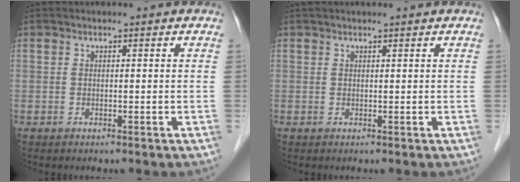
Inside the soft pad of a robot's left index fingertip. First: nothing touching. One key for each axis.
{"total": 2.1, "fx": 1.7, "fy": -0.2, "fz": 1.1, "tx": -0.012, "ty": 0.021, "tz": 0.029}